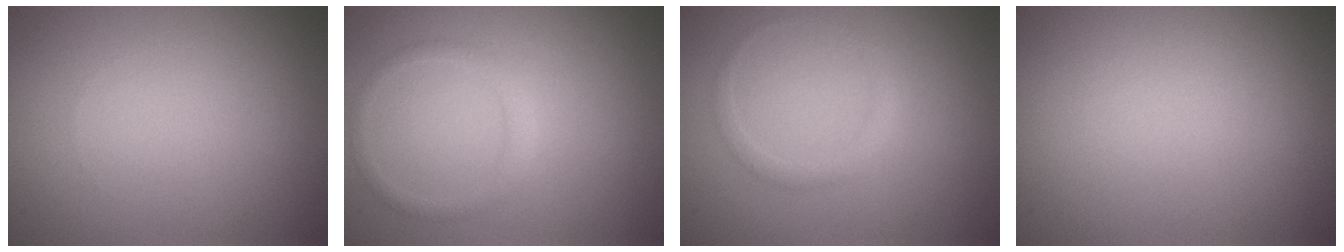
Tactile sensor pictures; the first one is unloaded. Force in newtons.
{"total": 1.4, "press": 1.4, "slide": 0.1}
{"total": 1.1, "press": 1.1, "slide": 0.1}
{"total": 0.0}